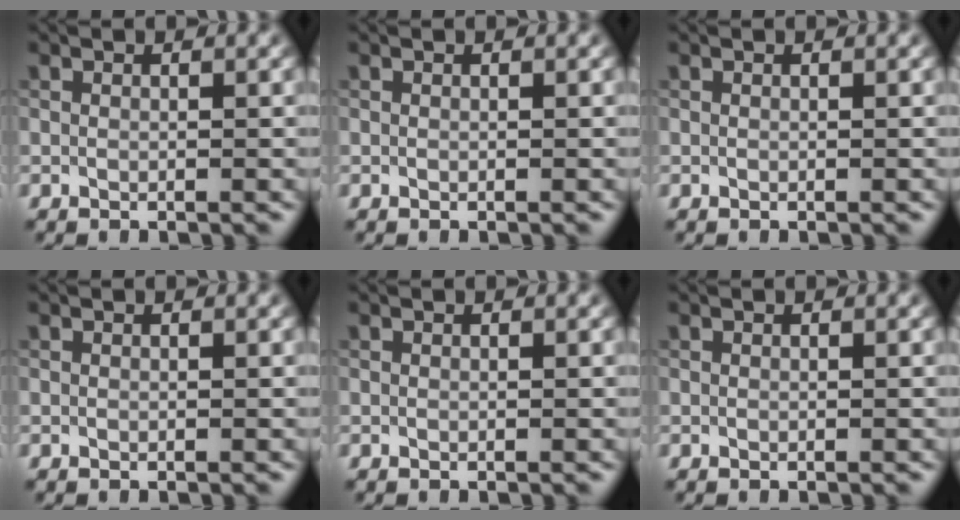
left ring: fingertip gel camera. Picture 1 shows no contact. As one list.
[{"total": 0.0}, {"total": 0.0}, {"total": 0.0}, {"total": 0.0}, {"total": 0.0}]